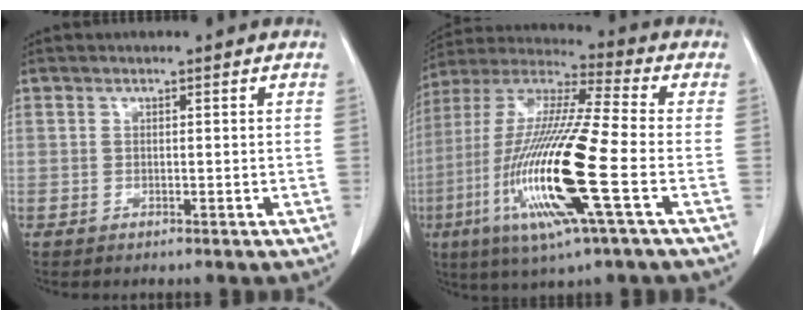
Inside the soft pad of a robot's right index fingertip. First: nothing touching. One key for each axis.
{"total": 20.6, "fx": -5.9, "fy": 1.0, "fz": 19.7, "tx": -0.426, "ty": -0.029, "tz": -0.119}